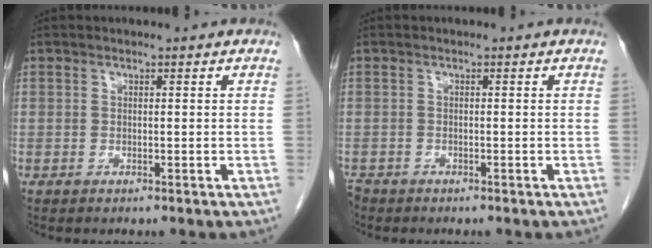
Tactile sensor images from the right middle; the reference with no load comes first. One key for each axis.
{"total": 1.9, "fx": -1.6, "fy": 1.0, "fz": 0.3, "tx": -0.009, "ty": -0.002, "tz": -0.030}